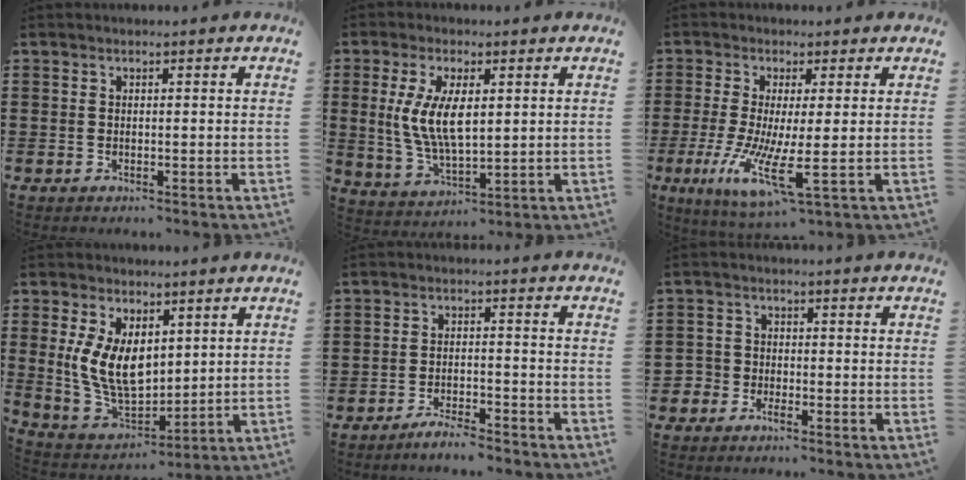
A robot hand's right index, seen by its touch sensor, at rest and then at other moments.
{"total": 8.4, "force": [1.1, 3.8, 7.4], "torque": [-0.157, 0.005, 0.018]}
{"total": 8.5, "force": [-1.9, 1.2, 8.2], "torque": [-0.170, -0.018, -0.031]}
{"total": 9.3, "force": [2.4, 5.9, 6.8], "torque": [-0.160, 0.002, 0.046]}
{"total": 3.5, "force": [-3.4, 0.0, 0.8], "torque": [-0.017, 0.005, -0.068]}
{"total": 2.4, "force": [-1.9, 1.5, 0.1], "torque": [-0.012, 0.002, -0.043]}